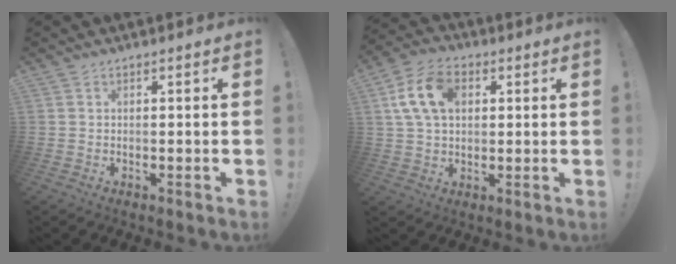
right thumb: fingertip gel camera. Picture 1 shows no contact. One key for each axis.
{"total": 13.4, "fx": 3.7, "fy": 9.1, "fz": 9.1, "tx": -0.162, "ty": 0.008, "tz": 0.074}